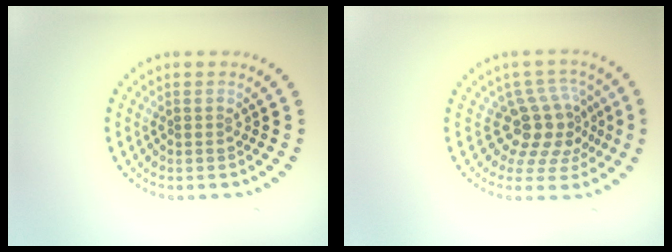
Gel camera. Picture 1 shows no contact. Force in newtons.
{"total": 4.2, "press": 3.2, "slide": 2.8}